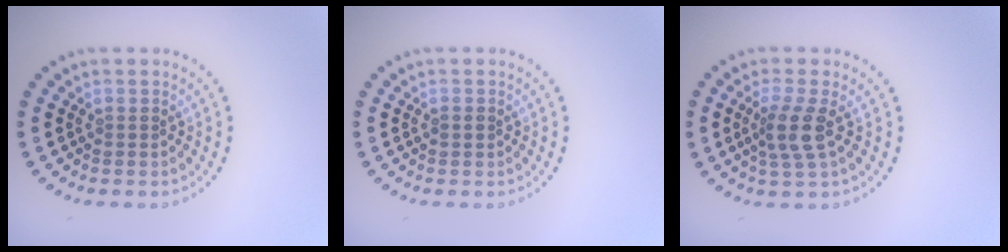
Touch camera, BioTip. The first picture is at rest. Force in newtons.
{"total": 0.8, "press": 0.8, "slide": 0.1}
{"total": 2.8, "press": 2.3, "slide": 1.7}